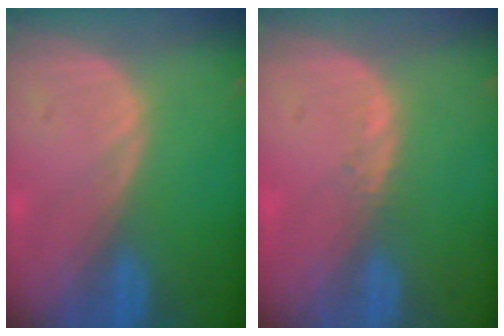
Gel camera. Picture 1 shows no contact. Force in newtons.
{"total": 0.9, "press": 0.8, "slide": 0.4}